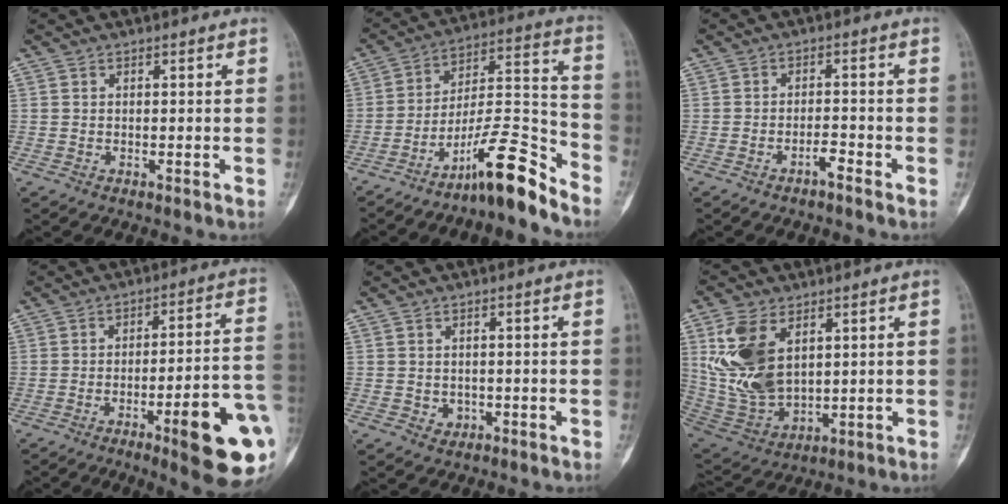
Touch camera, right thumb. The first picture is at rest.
{"total": 14.5, "force": [-11.0, 2.1, 9.1], "torque": [-0.141, 0.111, -0.185]}
{"total": 2.1, "force": [-1.7, 0.4, 1.3], "torque": [-0.020, 0.016, -0.030]}
{"total": 18.4, "force": [-6.4, 3.5, 16.9], "torque": [-0.178, 0.026, -0.078]}
{"total": 1.2, "force": [-0.3, 1.1, 0.3], "torque": [0.002, 0.005, 0.000]}
{"total": 14.7, "force": [4.6, 8.9, 10.8], "torque": [-0.211, -0.019, 0.109]}